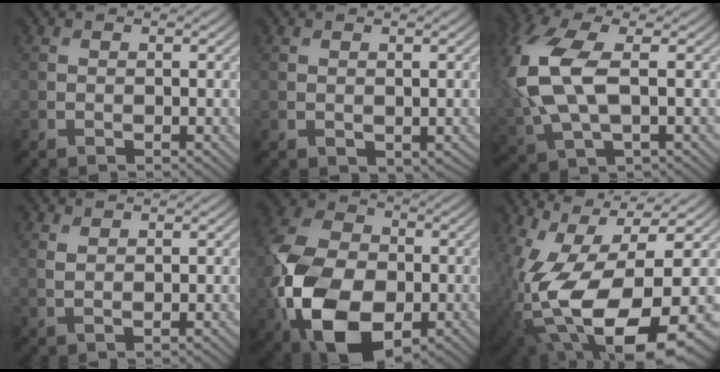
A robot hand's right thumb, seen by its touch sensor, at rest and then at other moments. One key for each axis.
{"total": 0.8, "fx": 0.1, "fy": 0.6, "fz": 0.5, "tx": -0.009, "ty": -0.007, "tz": 0.008}
{"total": 11.9, "fx": 1.3, "fy": 6.0, "fz": 10.2, "tx": -0.272, "ty": 0.001, "tz": 0.025}
{"total": 1.5, "fx": 1.1, "fy": 0.2, "fz": 0.9, "tx": -0.025, "ty": -0.001, "tz": 0.026}
{"total": 17.0, "fx": -4.6, "fy": 11.1, "fz": 12.1, "tx": -0.281, "ty": -0.039, "tz": -0.086}
{"total": 18.8, "fx": -5.6, "fy": 8.6, "fz": 15.8, "tx": -0.330, "ty": -0.047, "tz": -0.081}